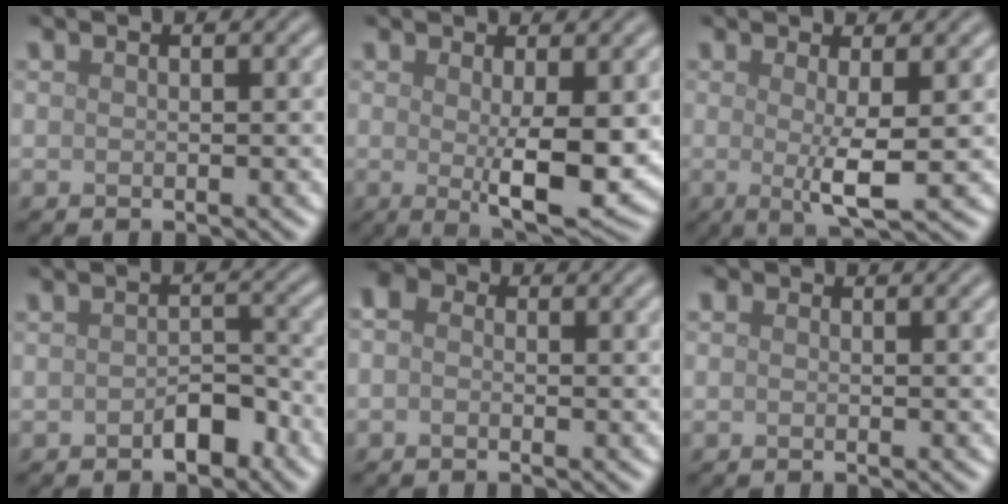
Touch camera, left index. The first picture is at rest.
{"total": 5.6, "force": [0.0, 1.2, 5.5], "torque": [-0.087, -0.017, 0.006]}
{"total": 3.7, "force": [0.0, 0.5, 3.6], "torque": [-0.063, -0.013, 0.002]}
{"total": 2.7, "force": [-1.5, 1.4, 1.7], "torque": [-0.023, 0.006, -0.025]}
{"total": 3.0, "force": [0.4, 2.3, 2.0], "torque": [-0.033, 0.011, -0.019]}
{"total": 0.9, "force": [0.3, 0.5, 0.6], "torque": [-0.007, -0.001, -0.005]}